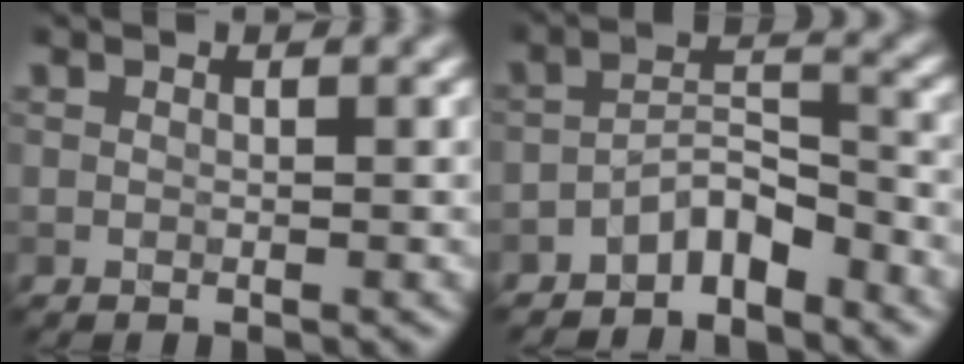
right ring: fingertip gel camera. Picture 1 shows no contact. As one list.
[{"total": 3.9, "force": [-3.0, 1.3, 2.1], "torque": [-0.033, 0.014, -0.062]}]